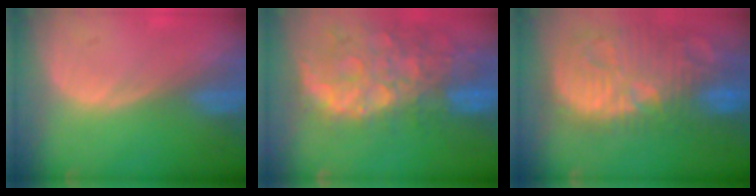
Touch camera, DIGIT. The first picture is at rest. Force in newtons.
{"total": 13.9, "press": 11.2, "slide": 8.3}
{"total": 15.0, "press": 13.0, "slide": 7.4}